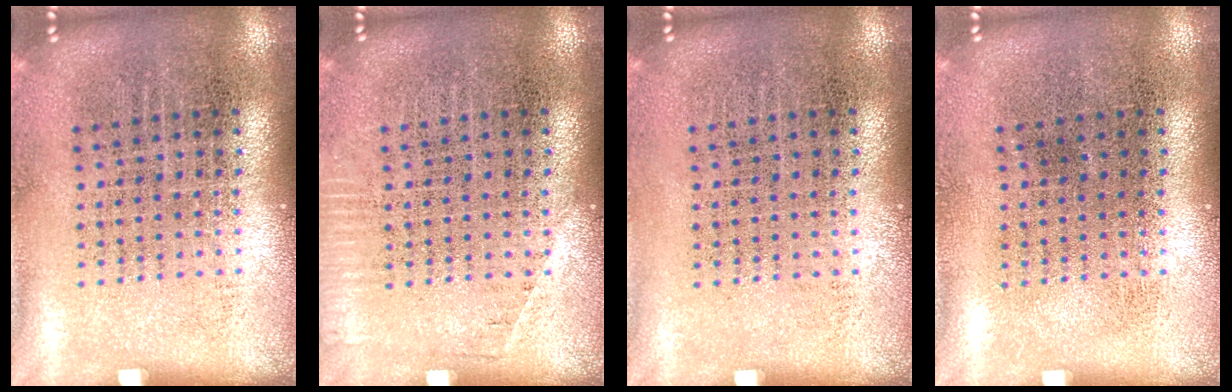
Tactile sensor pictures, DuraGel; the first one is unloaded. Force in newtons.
{"total": 0.7, "press": 0.7, "slide": 0.2}
{"total": 0.0}
{"total": 0.0}